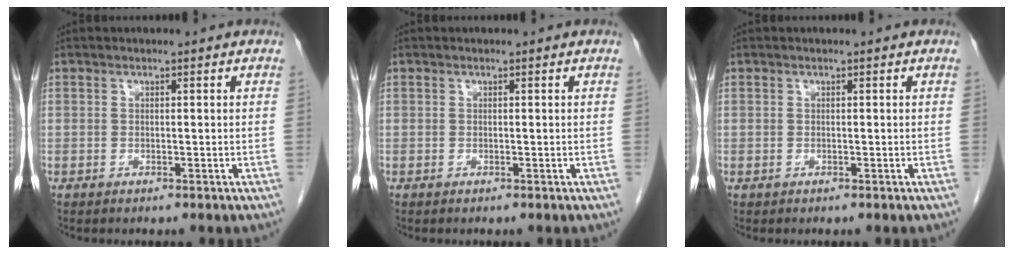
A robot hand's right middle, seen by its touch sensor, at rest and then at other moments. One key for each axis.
{"total": 0.0}
{"total": 0.0}